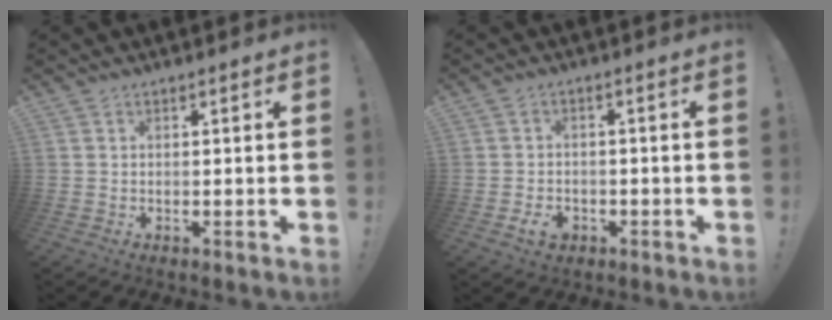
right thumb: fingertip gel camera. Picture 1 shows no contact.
{"total": 4.3, "force": [-2.2, 3.0, 2.2], "torque": [-0.035, 0.006, -0.040]}